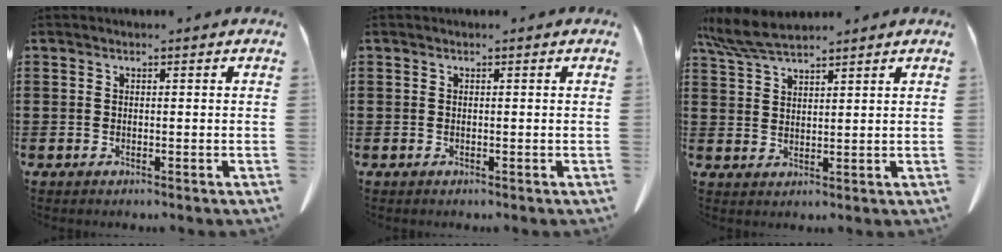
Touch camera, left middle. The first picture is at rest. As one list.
[{"total": 0.0}, {"total": 6.0, "force": [5.0, 1.0, 3.1], "torque": [-0.074, -0.009, 0.097]}]